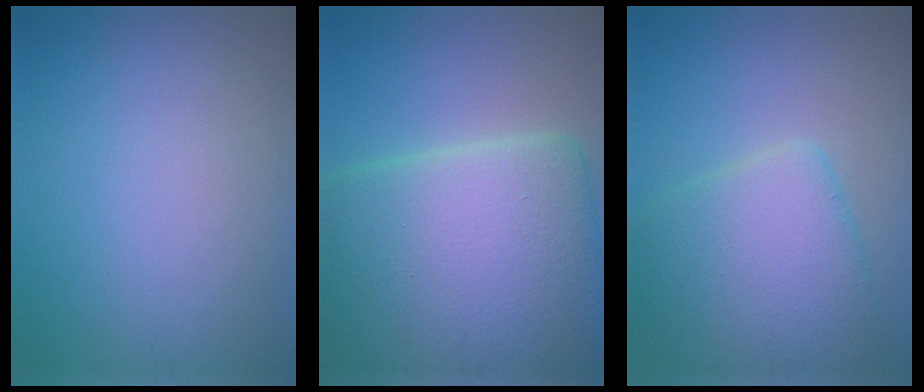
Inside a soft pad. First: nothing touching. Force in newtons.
{"total": 18.4, "press": 18.4, "slide": 0.7}
{"total": 7.1, "press": 7.1, "slide": 0.2}